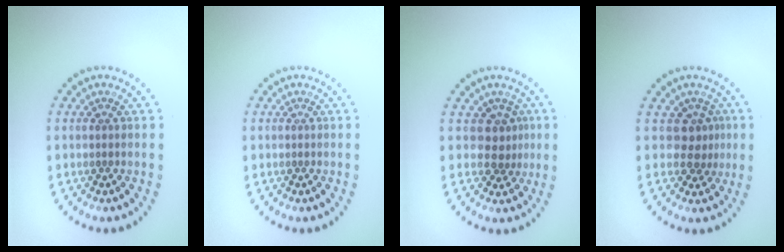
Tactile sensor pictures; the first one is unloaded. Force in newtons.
{"total": 0.0}
{"total": 2.1, "press": 1.4, "slide": 1.6}
{"total": 2.2, "press": 1.6, "slide": 1.6}